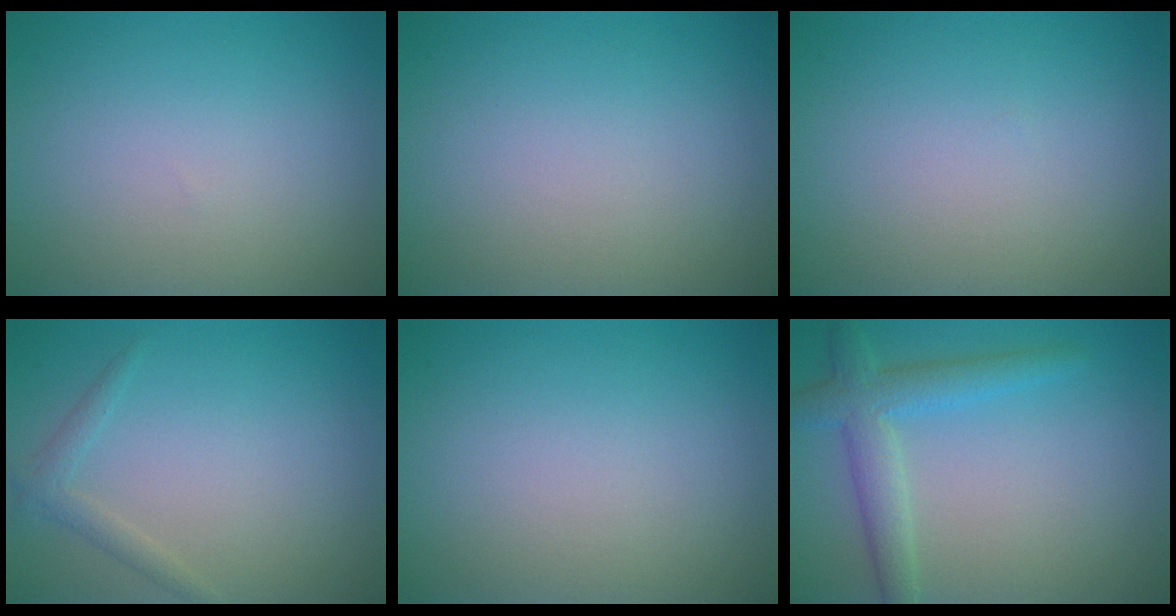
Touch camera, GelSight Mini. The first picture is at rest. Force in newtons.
{"total": 0.0}
{"total": 0.0}
{"total": 1.4, "press": 1.4, "slide": 0.1}
{"total": 0.0}
{"total": 3.8, "press": 3.8, "slide": 0.1}